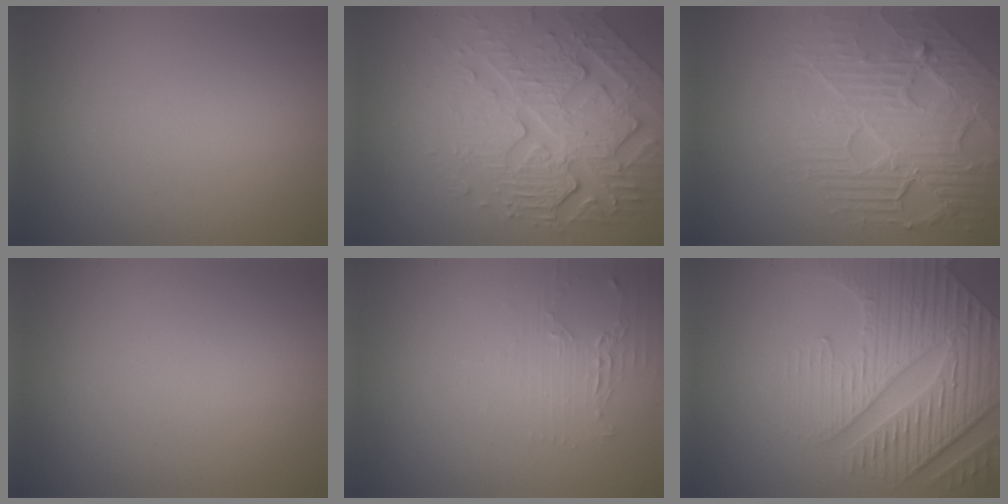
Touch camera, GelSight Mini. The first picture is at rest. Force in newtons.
{"total": 7.8, "press": 5.5, "slide": 5.5}
{"total": 8.2, "press": 5.6, "slide": 6.0}
{"total": 0.0}
{"total": 1.5, "press": 1.5, "slide": 0.4}
{"total": 6.6, "press": 5.5, "slide": 3.7}